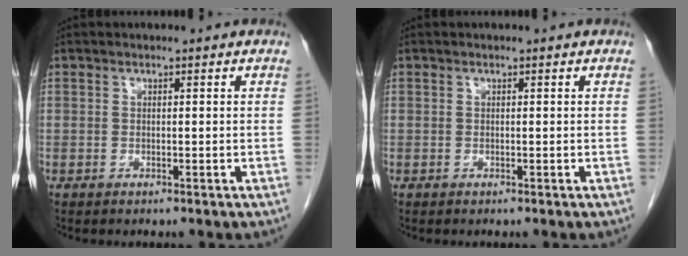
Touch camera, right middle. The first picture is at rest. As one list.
[{"total": 0.0}]